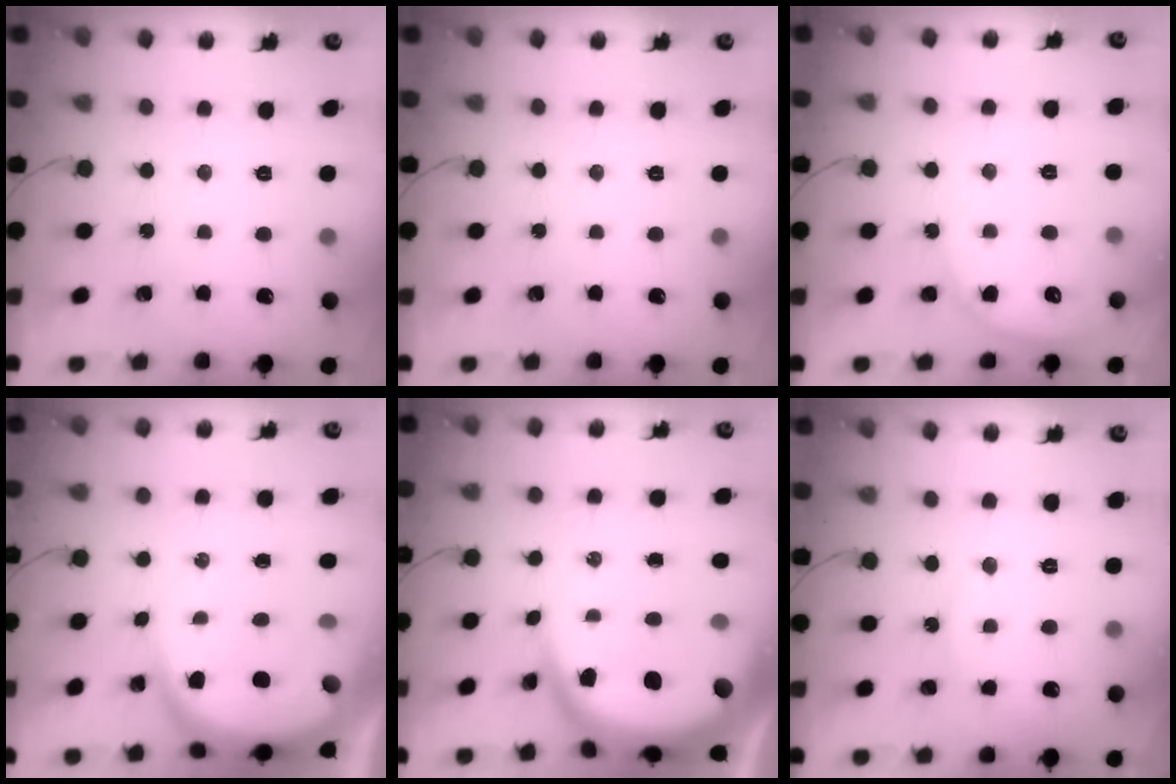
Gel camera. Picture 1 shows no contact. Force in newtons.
{"total": 0.0}
{"total": 6.7, "press": 6.7, "slide": 0.6}
{"total": 9.1, "press": 9.1, "slide": 1.1}
{"total": 12.7, "press": 12.7, "slide": 1.0}
{"total": 6.0, "press": 5.9, "slide": 0.7}